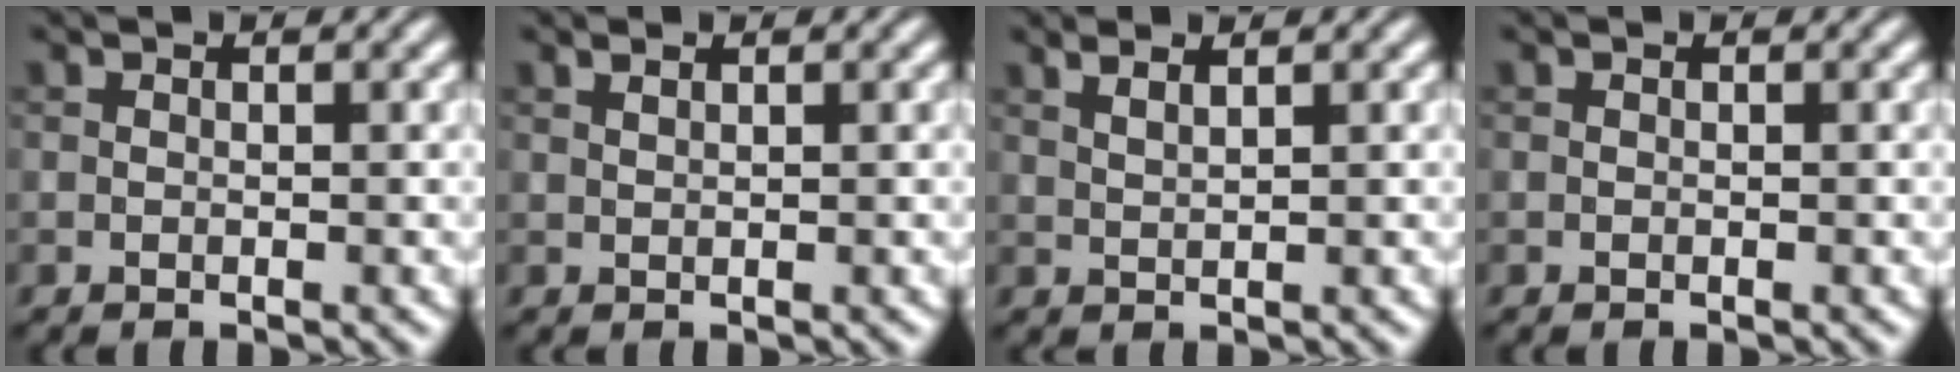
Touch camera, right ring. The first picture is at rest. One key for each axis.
{"total": 0.7, "fx": 0.6, "fy": 0.2, "fz": 0.3, "tx": -0.005, "ty": 0.001, "tz": 0.011}
{"total": 2.3, "fx": 1.6, "fy": 0.9, "fz": 1.4, "tx": -0.007, "ty": 0.006, "tz": 0.007}
{"total": 0.0}